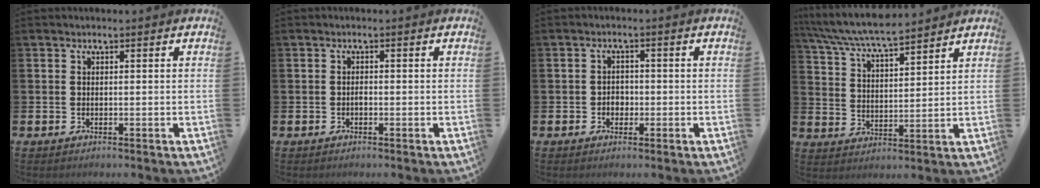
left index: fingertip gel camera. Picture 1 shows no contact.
{"total": 0.7, "force": [-0.4, 0.4, 0.4], "torque": [-0.016, 0.003, -0.006]}
{"total": 2.0, "force": [-0.6, 1.7, 0.8], "torque": [-0.009, 0.002, -0.017]}
{"total": 6.9, "force": [6.6, 0.6, 2.1], "torque": [-0.071, -0.032, 0.117]}